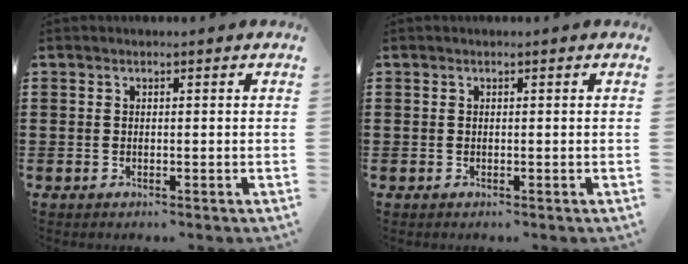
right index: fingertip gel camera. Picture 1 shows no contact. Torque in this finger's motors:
{"motor_torque": [0.36, 1.78, 0.00, 0.00]}